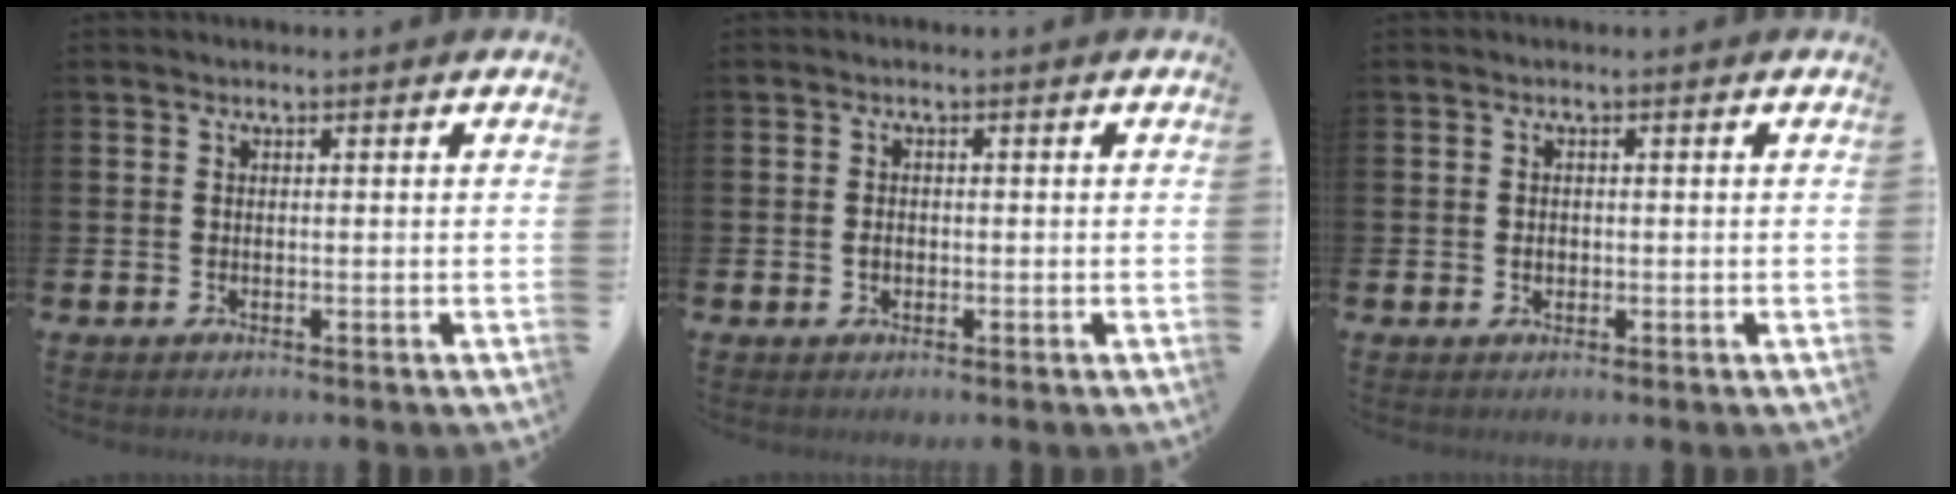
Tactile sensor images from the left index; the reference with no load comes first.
{"total": 1.2, "force": [-0.2, 1.0, 0.7], "torque": [-0.014, 0.007, -0.007]}
{"total": 0.9, "force": [-0.1, 0.8, 0.4], "torque": [-0.003, 0.003, -0.005]}